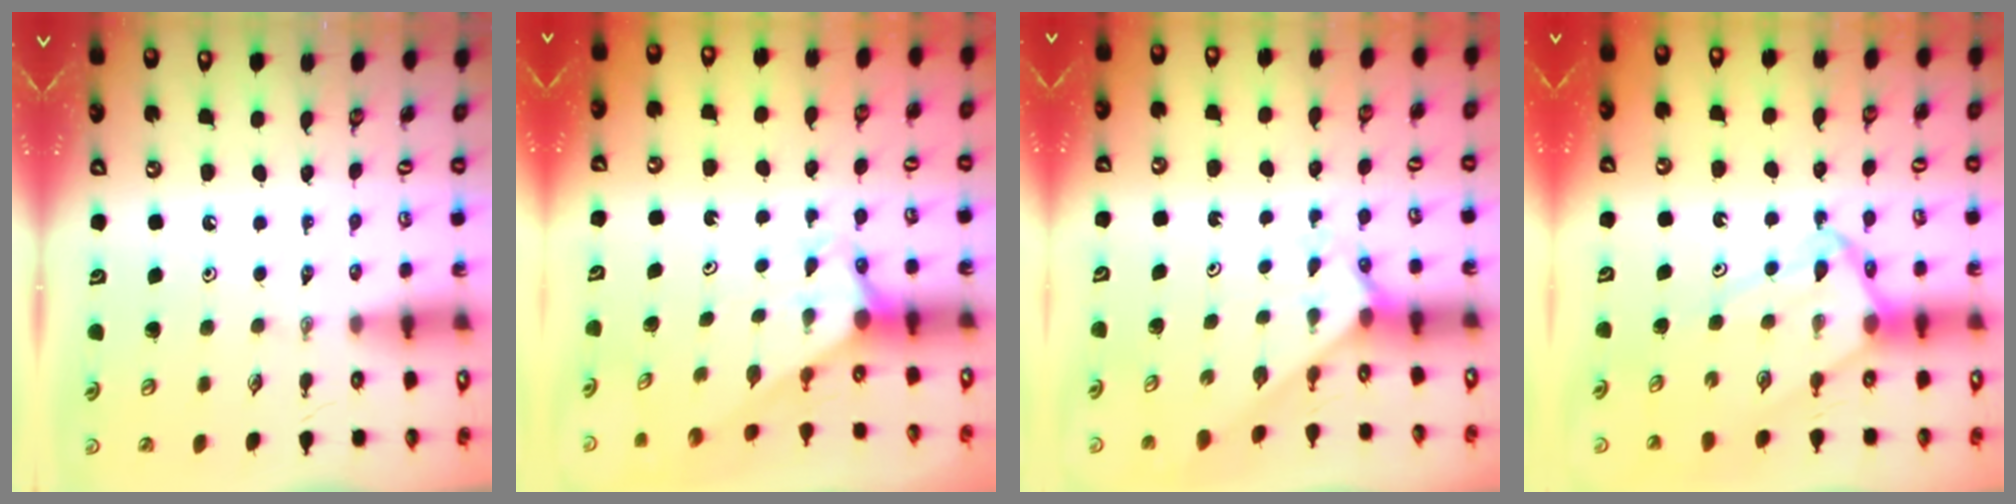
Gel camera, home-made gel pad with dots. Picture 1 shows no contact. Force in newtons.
{"total": 2.8, "press": 2.8, "slide": 0.1}
{"total": 2.2, "press": 2.2, "slide": 0.2}
{"total": 9.1, "press": 9.0, "slide": 0.9}